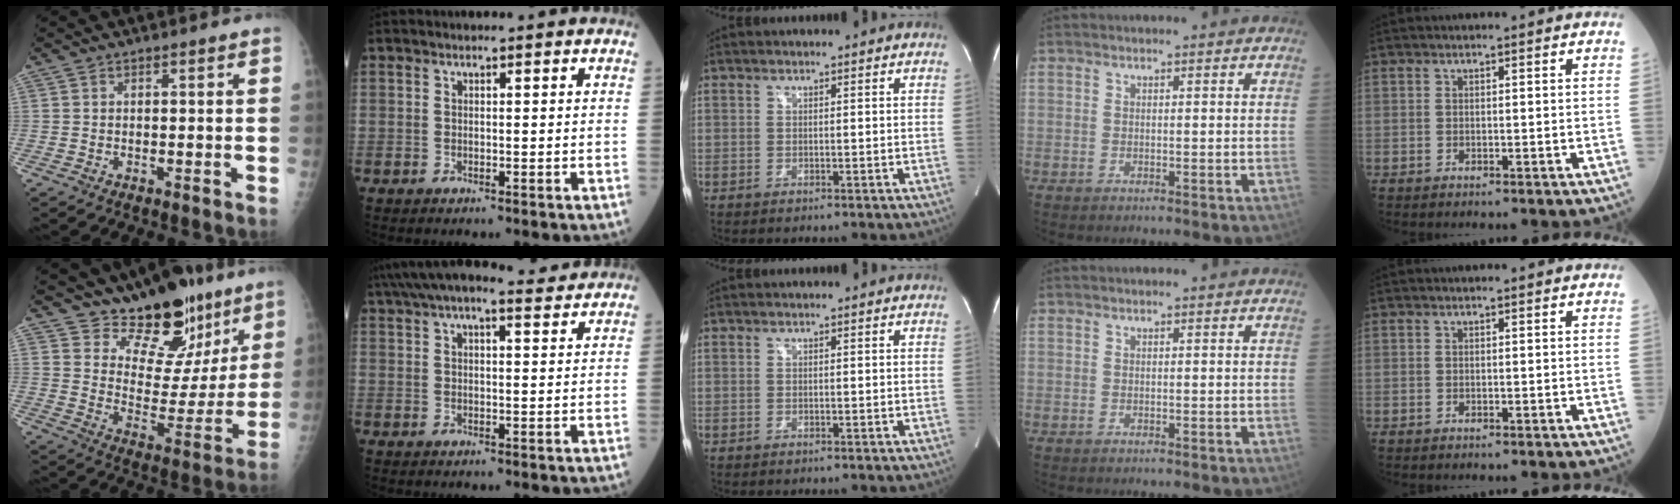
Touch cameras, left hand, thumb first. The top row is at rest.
{"thumb": {"total": 16.4, "force": [12.1, 8.7, 6.8], "torque": [-0.028, -0.088, 0.186]}, "index": {"total": 12.2, "force": [10.4, 2.7, 5.8], "torque": [-0.109, 0.045, 0.152]}}